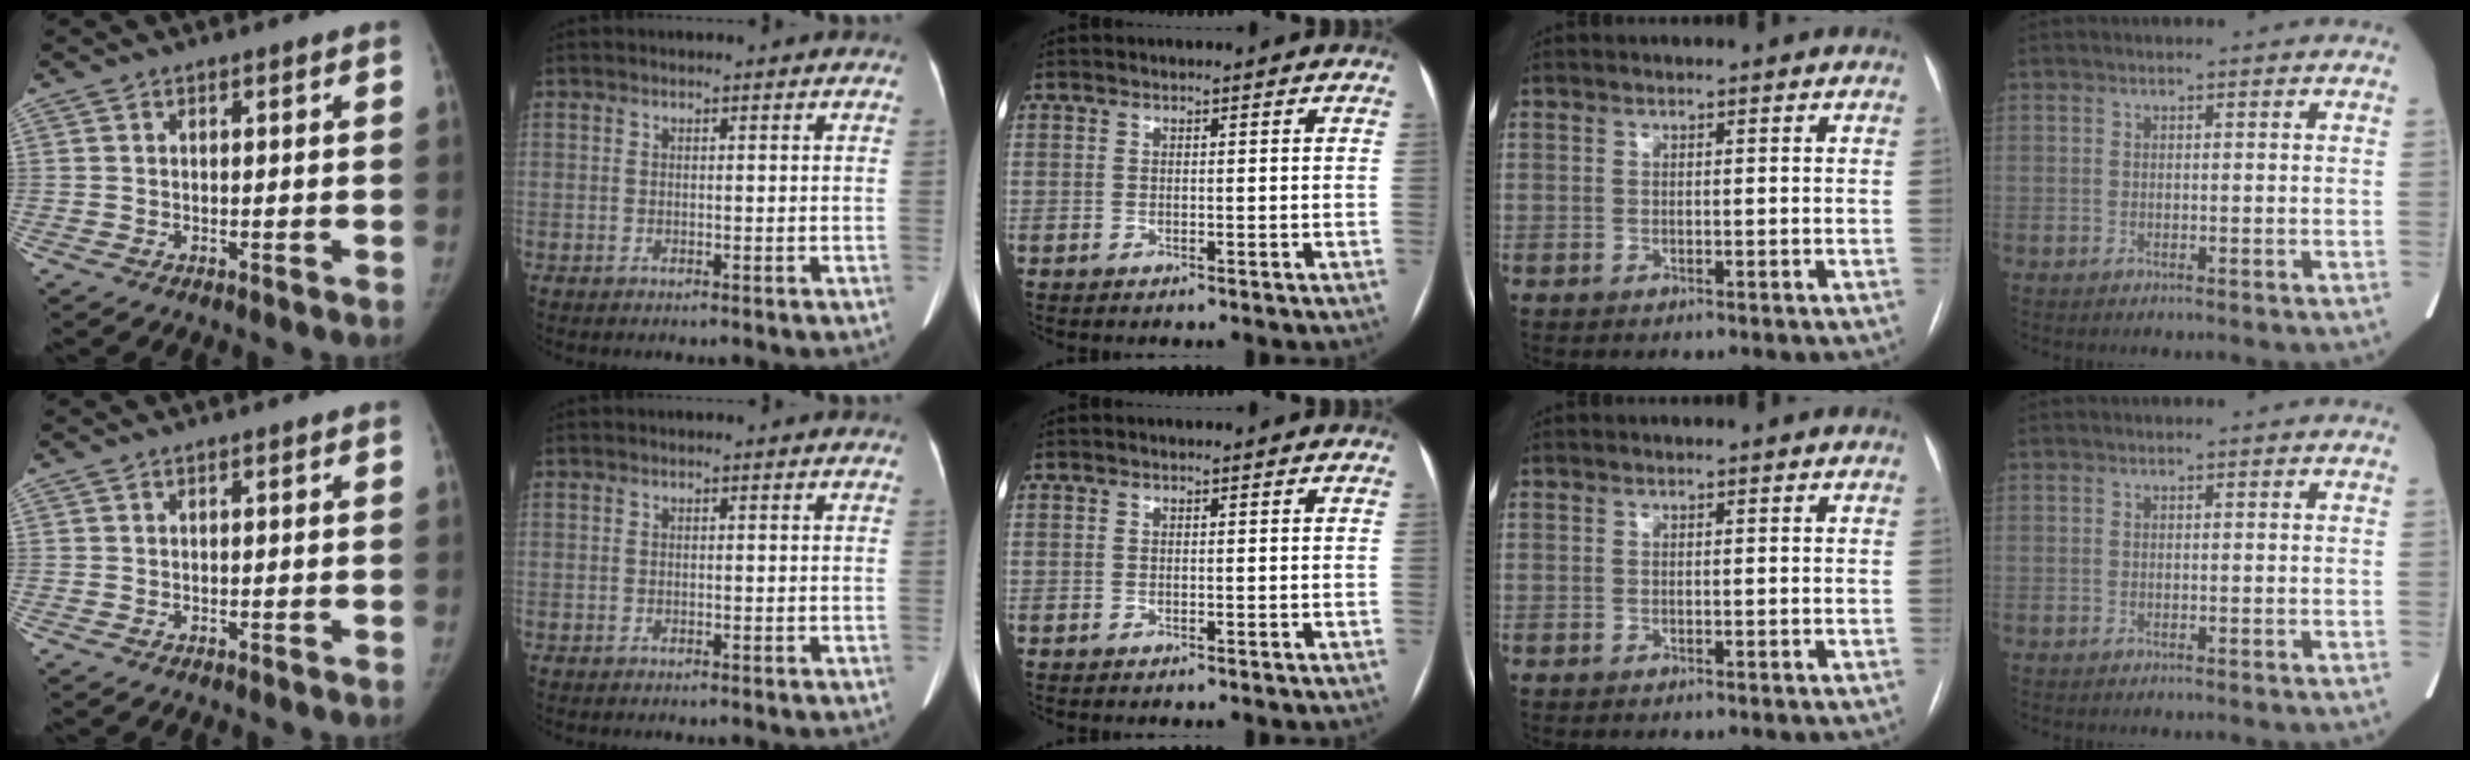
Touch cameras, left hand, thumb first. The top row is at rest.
{}